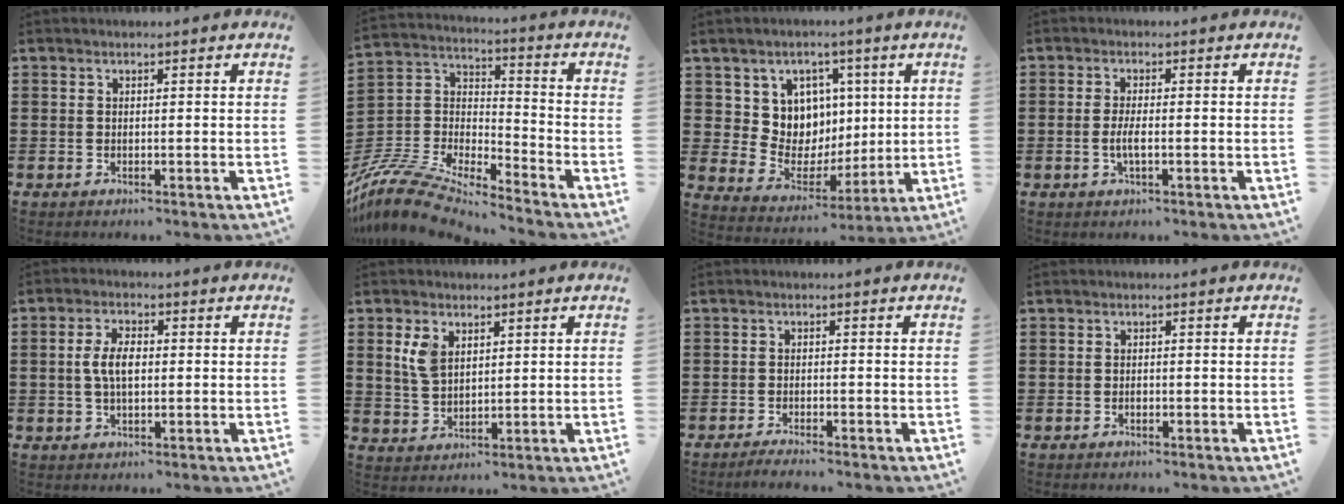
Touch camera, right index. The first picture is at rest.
{"total": 10.1, "force": [-9.4, 1.6, 3.2], "torque": [-0.089, 0.000, -0.195]}
{"total": 8.2, "force": [2.9, 7.5, 1.3], "torque": [-0.062, -0.031, 0.059]}
{"total": 2.8, "force": [-0.7, 0.6, 2.6], "torque": [-0.061, -0.005, -0.017]}
{"total": 4.8, "force": [0.1, 2.3, 4.2], "torque": [-0.096, 0.002, -0.005]}
{"total": 4.6, "force": [2.1, 2.9, 3.0], "torque": [-0.069, 0.010, 0.038]}
{"total": 1.4, "force": [-1.4, -0.1, 0.3], "torque": [-0.007, 0.000, -0.026]}
{"total": 0.8, "force": [-0.3, 0.4, 0.6], "torque": [-0.012, -0.003, -0.005]}